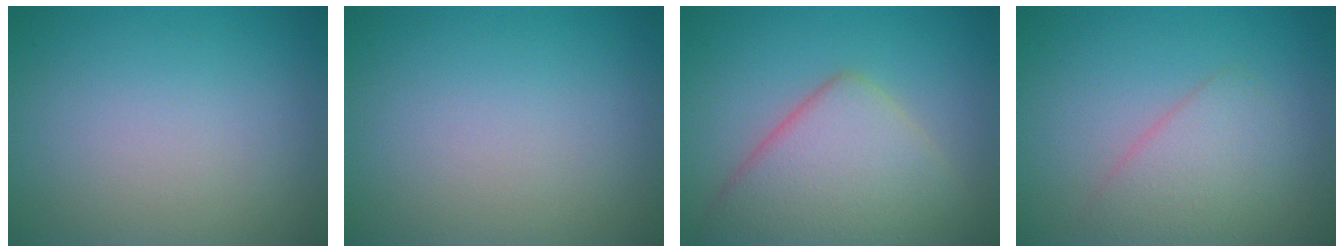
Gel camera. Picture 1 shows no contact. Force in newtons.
{"total": 0.0}
{"total": 7.4, "press": 7.4, "slide": 0.2}
{"total": 2.8, "press": 2.7, "slide": 0.2}